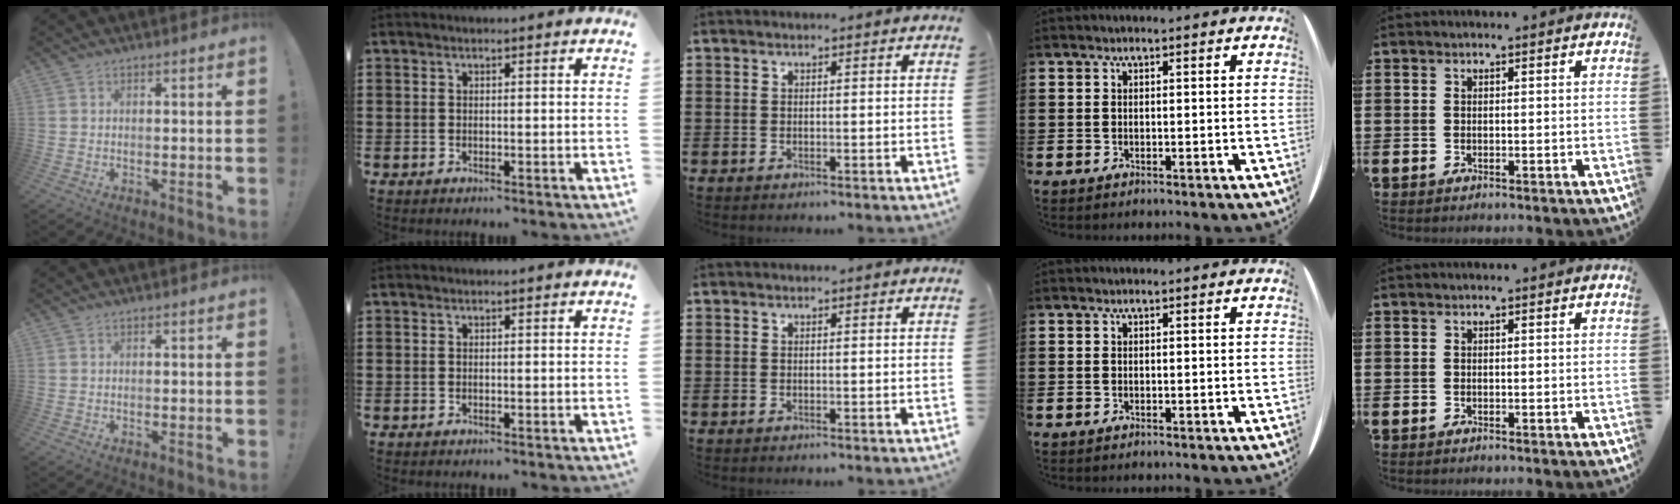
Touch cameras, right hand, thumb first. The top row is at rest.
{}